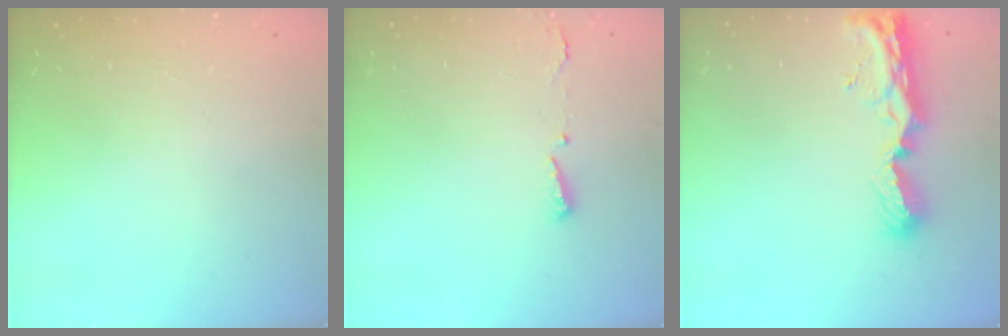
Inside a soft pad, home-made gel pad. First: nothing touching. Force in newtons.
{"total": 2.9, "press": 2.8, "slide": 0.6}
{"total": 10.3, "press": 10.2, "slide": 1.2}